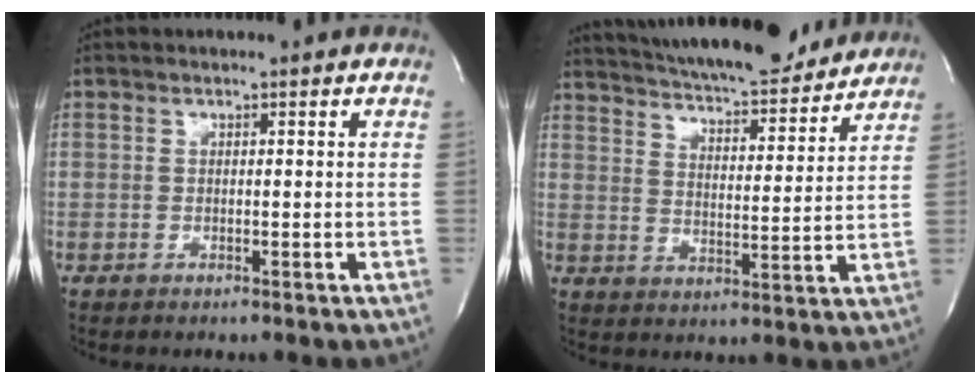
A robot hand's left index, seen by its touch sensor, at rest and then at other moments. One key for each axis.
{"total": 18.6, "fx": 17.0, "fy": 3.3, "fz": 6.8, "tx": -0.110, "ty": 0.005, "tz": 0.241}